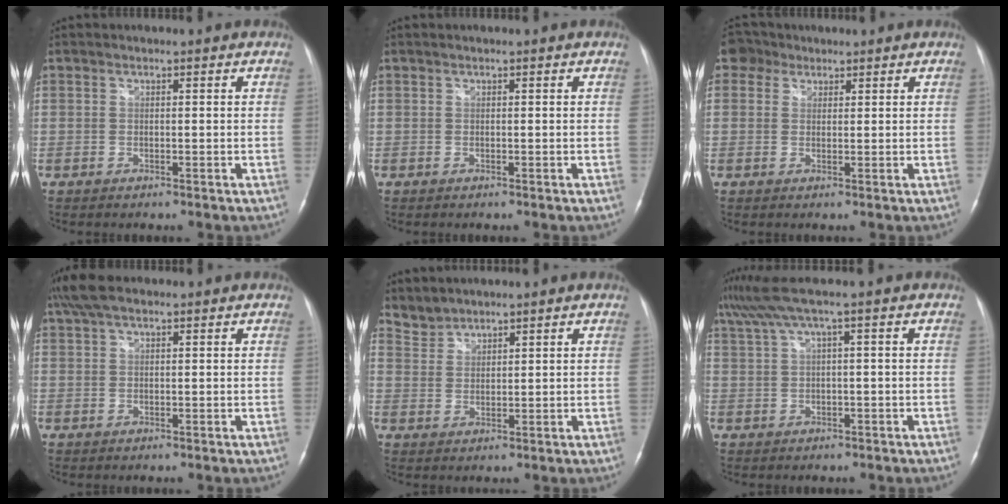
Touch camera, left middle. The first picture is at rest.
{"total": 0.0}
{"total": 3.2, "force": [1.9, 2.6, 0.1], "torque": [-0.001, 0.012, 0.028]}
{"total": 4.7, "force": [3.4, 1.4, 2.9], "torque": [-0.066, 0.027, 0.064]}
{"total": 2.9, "force": [2.8, 0.6, -0.6], "torque": [0.009, 0.012, 0.061]}
{"total": 5.0, "force": [2.6, -0.7, 4.2], "torque": [-0.095, 0.036, 0.056]}